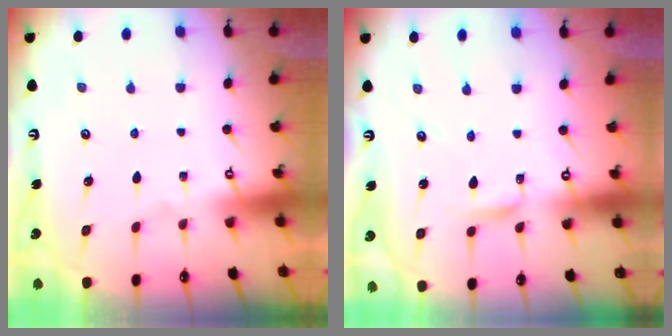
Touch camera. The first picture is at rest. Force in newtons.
{"total": 1.7, "press": 1.7, "slide": 0.1}